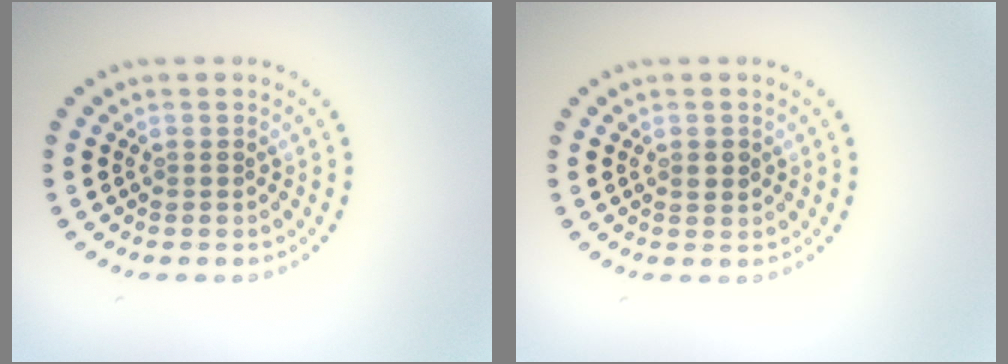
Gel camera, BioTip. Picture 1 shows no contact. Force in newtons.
{"total": 1.2, "press": 1.2, "slide": 0.2}